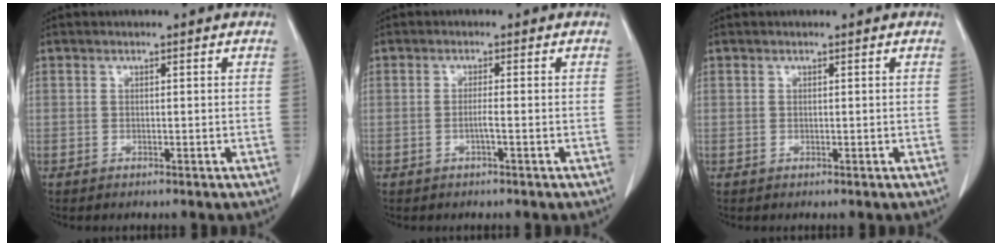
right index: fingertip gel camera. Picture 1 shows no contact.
{"total": 1.6, "force": [-0.6, 0.0, 1.5], "torque": [-0.027, 0.001, -0.010]}
{"total": 0.0}